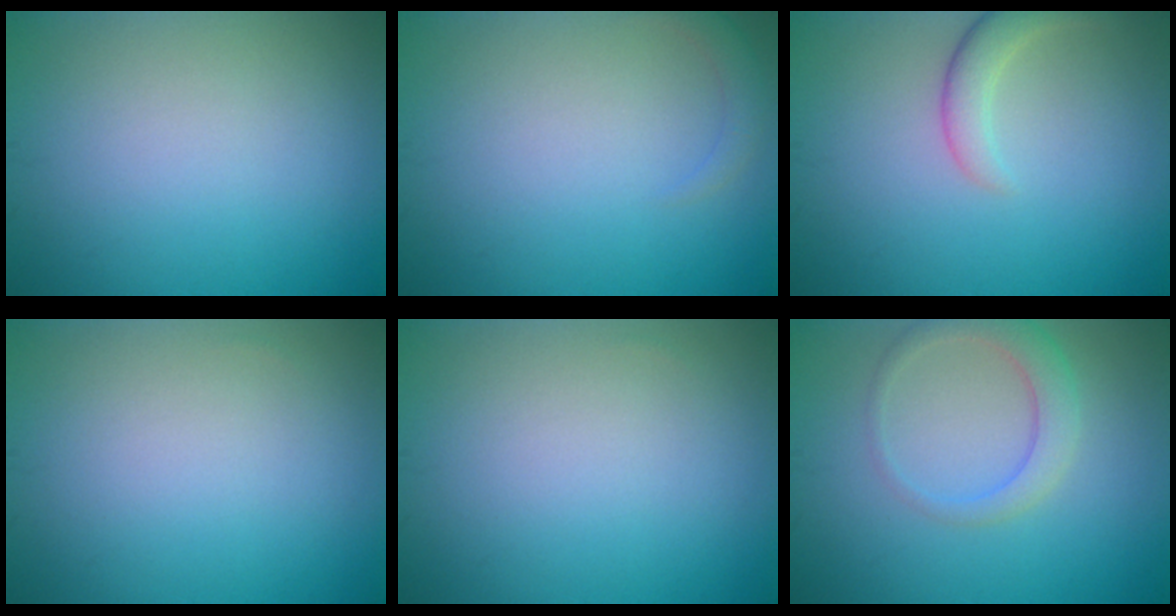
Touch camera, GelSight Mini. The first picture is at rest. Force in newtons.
{"total": 1.3, "press": 1.3, "slide": 0.2}
{"total": 2.6, "press": 2.6, "slide": 0.3}
{"total": 0.0}
{"total": 0.0}
{"total": 2.9, "press": 2.9, "slide": 0.2}